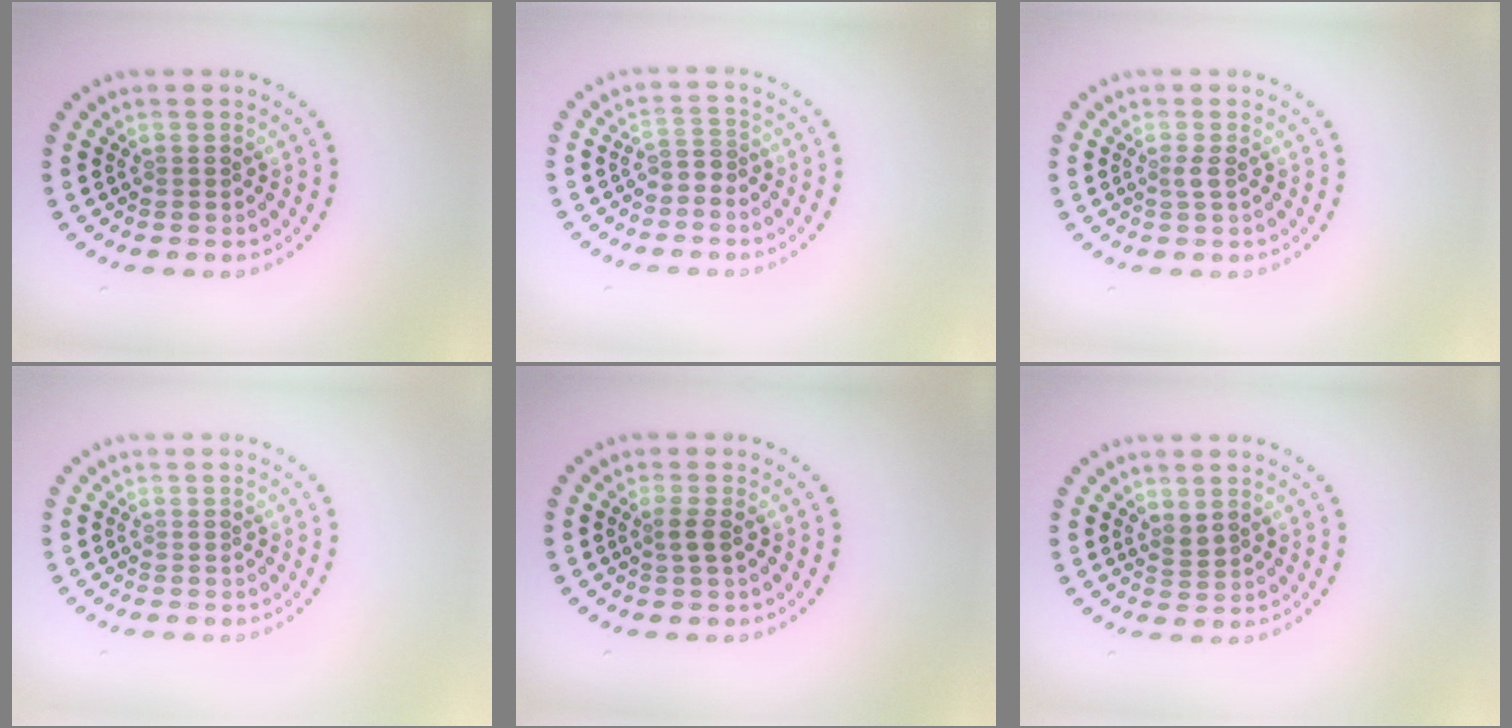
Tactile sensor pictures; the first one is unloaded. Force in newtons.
{"total": 1.3, "press": 1.0, "slide": 0.9}
{"total": 0.9, "press": 0.6, "slide": 0.7}
{"total": 0.0}
{"total": 1.3, "press": 1.1, "slide": 0.7}
{"total": 1.2, "press": 1.0, "slide": 0.7}